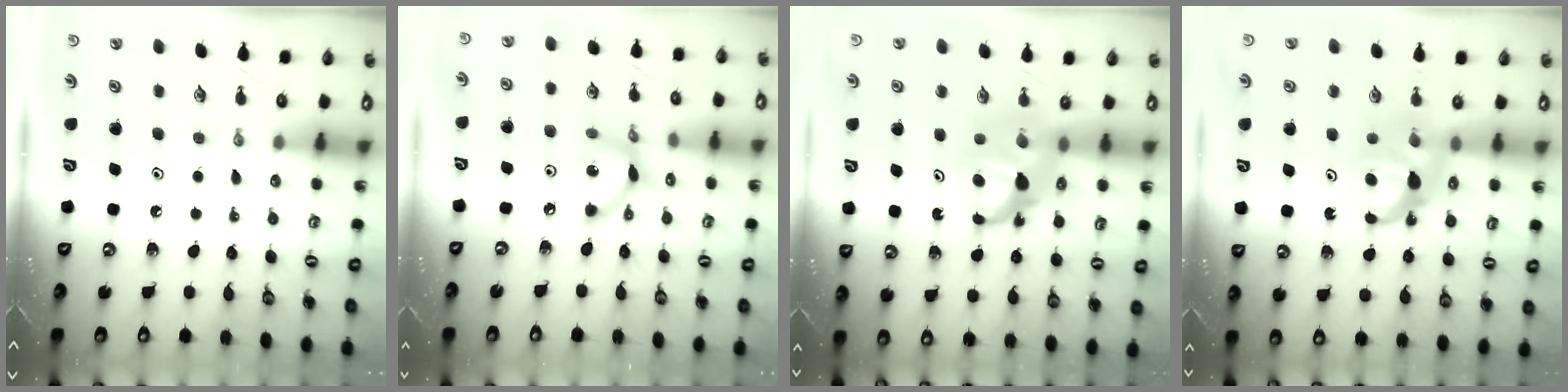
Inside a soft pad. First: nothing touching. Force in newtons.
{"total": 8.0, "press": 8.0, "slide": 0.4}
{"total": 6.8, "press": 6.7, "slide": 0.4}
{"total": 6.6, "press": 6.5, "slide": 0.5}